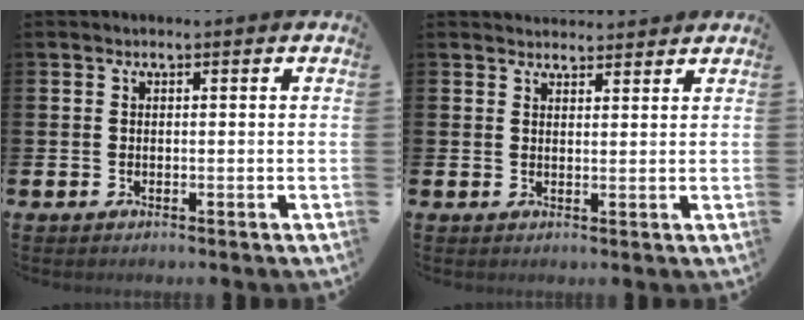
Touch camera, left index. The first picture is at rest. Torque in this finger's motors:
{"motor_torque": [0.73, -1.21, 0.07, 0.00]}